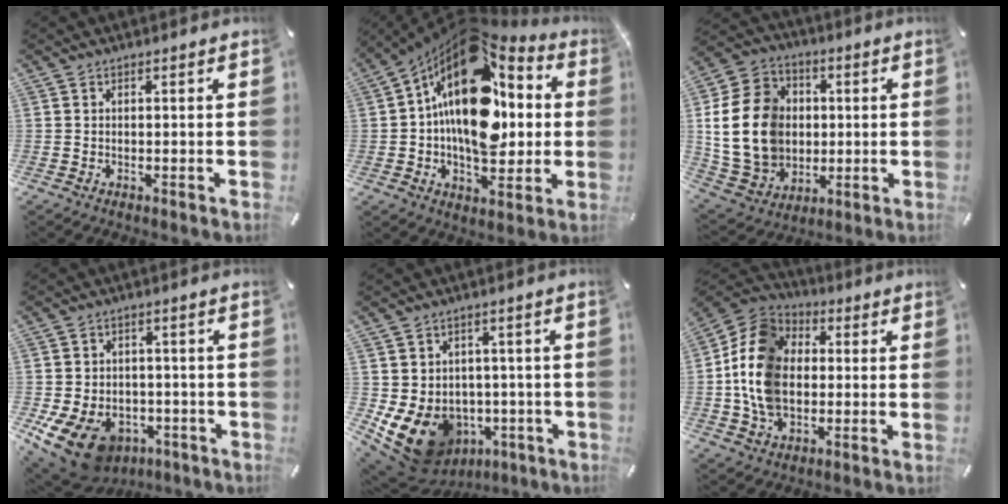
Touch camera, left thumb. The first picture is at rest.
{"total": 22.3, "force": [3.6, 13.5, 17.3], "torque": [-0.299, -0.036, 0.061]}
{"total": 19.0, "force": [0.3, 16.0, 10.3], "torque": [-0.230, 0.009, 0.008]}
{"total": 12.8, "force": [-6.6, 8.7, 6.6], "torque": [-0.147, 0.038, -0.113]}
{"total": 12.5, "force": [-4.2, 10.2, 5.9], "torque": [-0.125, 0.001, -0.069]}
{"total": 14.8, "force": [-1.6, 11.8, 8.8], "torque": [-0.217, 0.025, -0.033]}